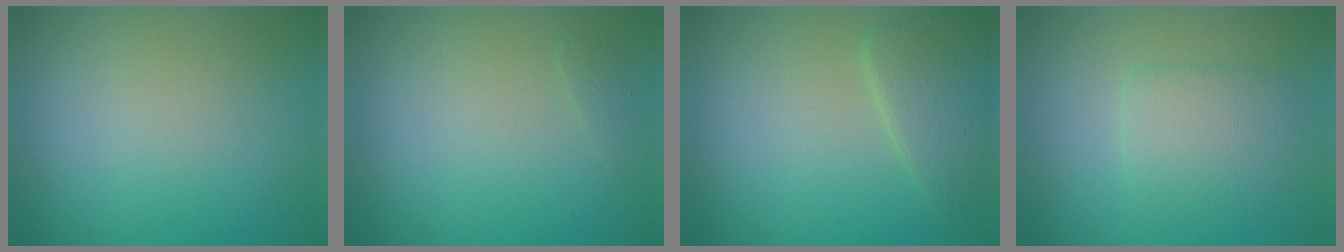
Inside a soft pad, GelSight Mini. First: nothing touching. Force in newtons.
{"total": 0.5, "press": 0.5, "slide": 0.0}
{"total": 2.7, "press": 2.7, "slide": 0.1}
{"total": 2.6, "press": 2.6, "slide": 0.2}